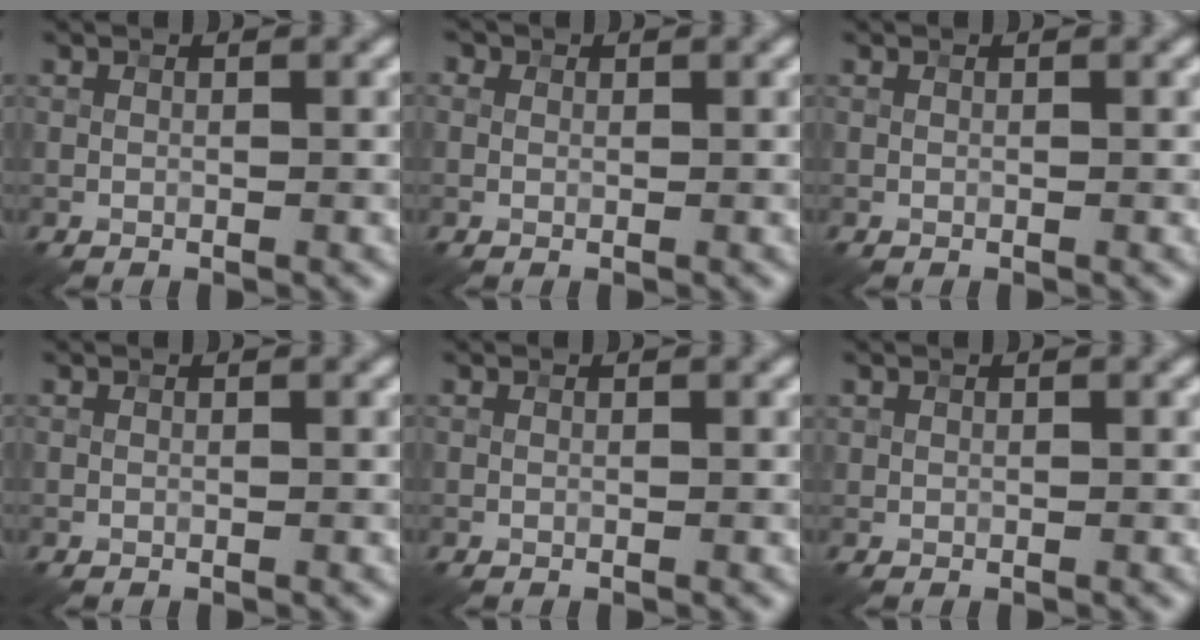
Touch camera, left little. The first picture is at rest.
{"total": 0.8, "force": [0.4, 0.7, 0.2], "torque": [0.001, -0.002, -0.004]}
{"total": 0.0}
{"total": 0.0}
{"total": 0.0}
{"total": 0.0}